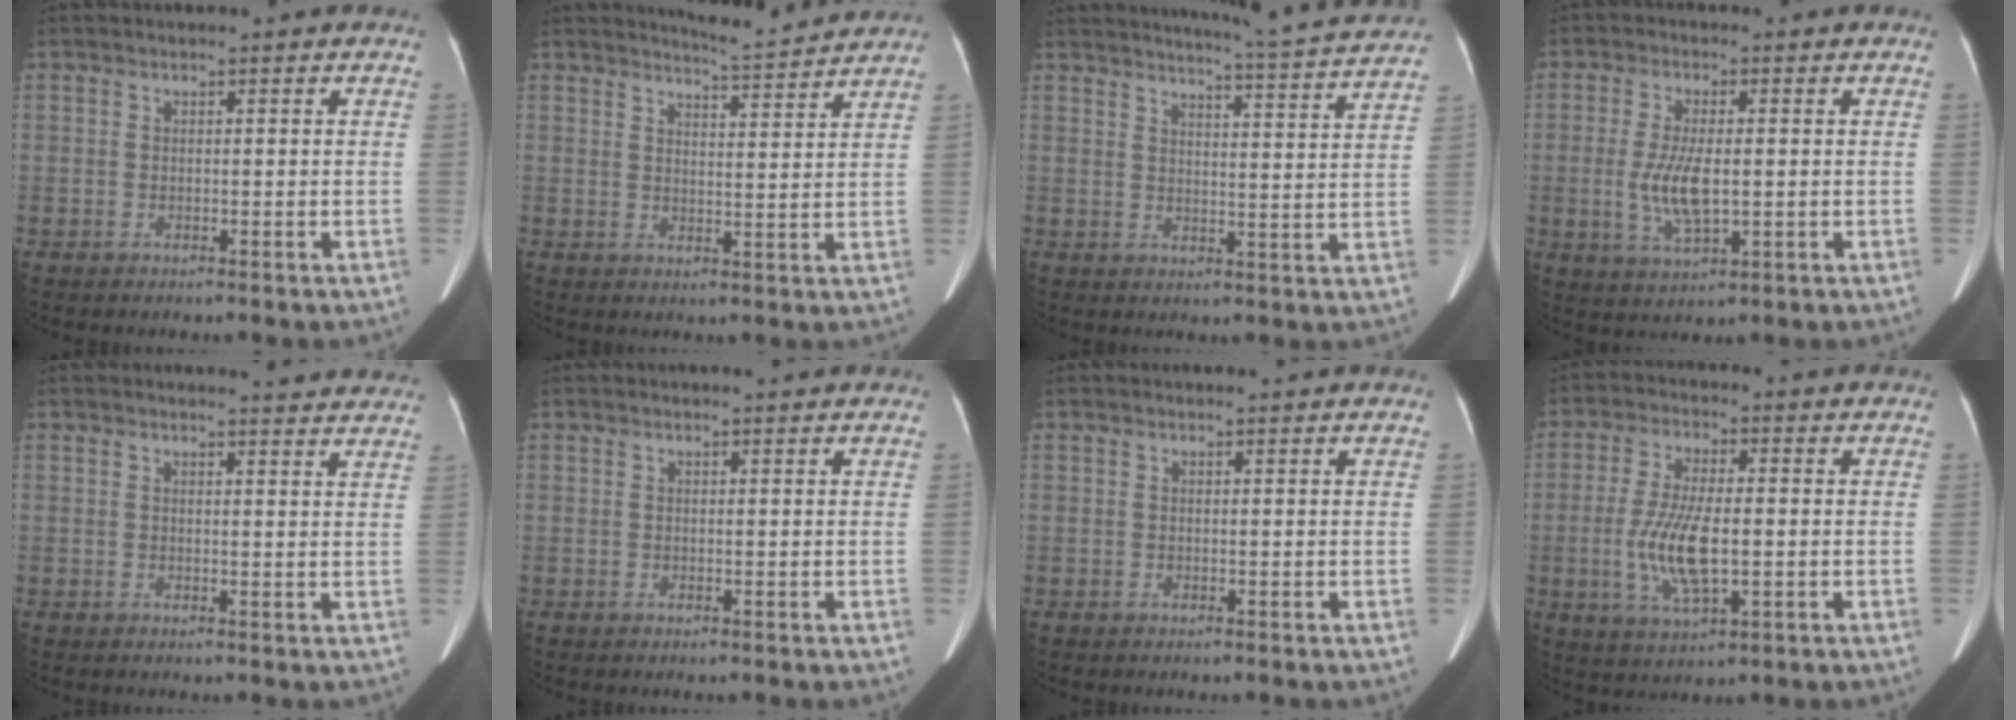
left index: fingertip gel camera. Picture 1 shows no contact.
{"total": 5.9, "force": [5.8, -0.7, 0.4], "torque": [-0.024, -0.008, 0.083]}
{"total": 14.9, "force": [14.2, -1.1, 4.5], "torque": [-0.081, -0.040, 0.171]}
{"total": 6.6, "force": [-0.5, 2.0, 6.2], "torque": [-0.136, -0.007, -0.004]}
{"total": 7.9, "force": [7.6, 0.7, 1.8], "torque": [-0.009, -0.011, 0.065]}
{"total": 0.9, "force": [0.8, -0.1, 0.3], "torque": [-0.010, 0.002, 0.013]}
{"total": 0.7, "force": [0.7, 0.0, 0.2], "torque": [-0.006, 0.004, 0.011]}
{"total": 9.1, "force": [-1.3, 2.5, 8.7], "torque": [-0.185, -0.005, -0.019]}